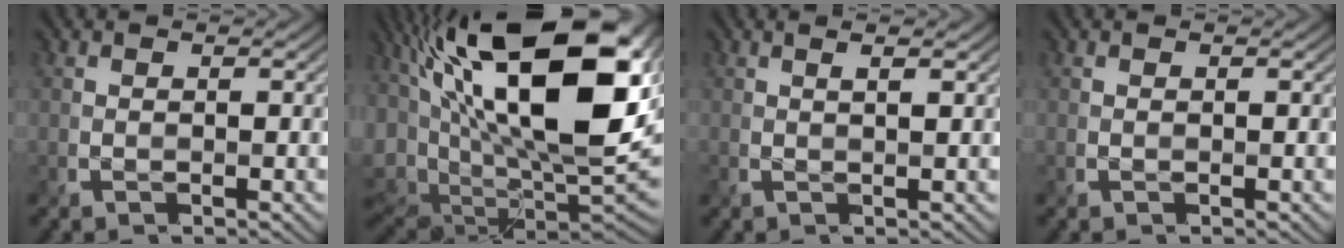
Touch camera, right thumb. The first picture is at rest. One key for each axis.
{"total": 22.3, "fx": 7.3, "fy": 10.0, "fz": 18.5, "tx": -0.355, "ty": 0.027, "tz": 0.138}
{"total": 1.5, "fx": 0.6, "fy": 0.0, "fz": 1.3, "tx": -0.015, "ty": -0.002, "tz": 0.009}
{"total": 0.0}